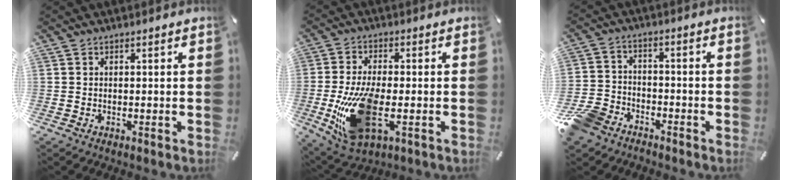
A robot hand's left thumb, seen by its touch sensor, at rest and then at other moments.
{"total": 15.7, "force": [-3.1, 7.7, 13.3], "torque": [-0.283, -0.017, -0.044]}
{"total": 8.1, "force": [-6.4, 4.6, 1.9], "torque": [-0.044, 0.036, -0.126]}